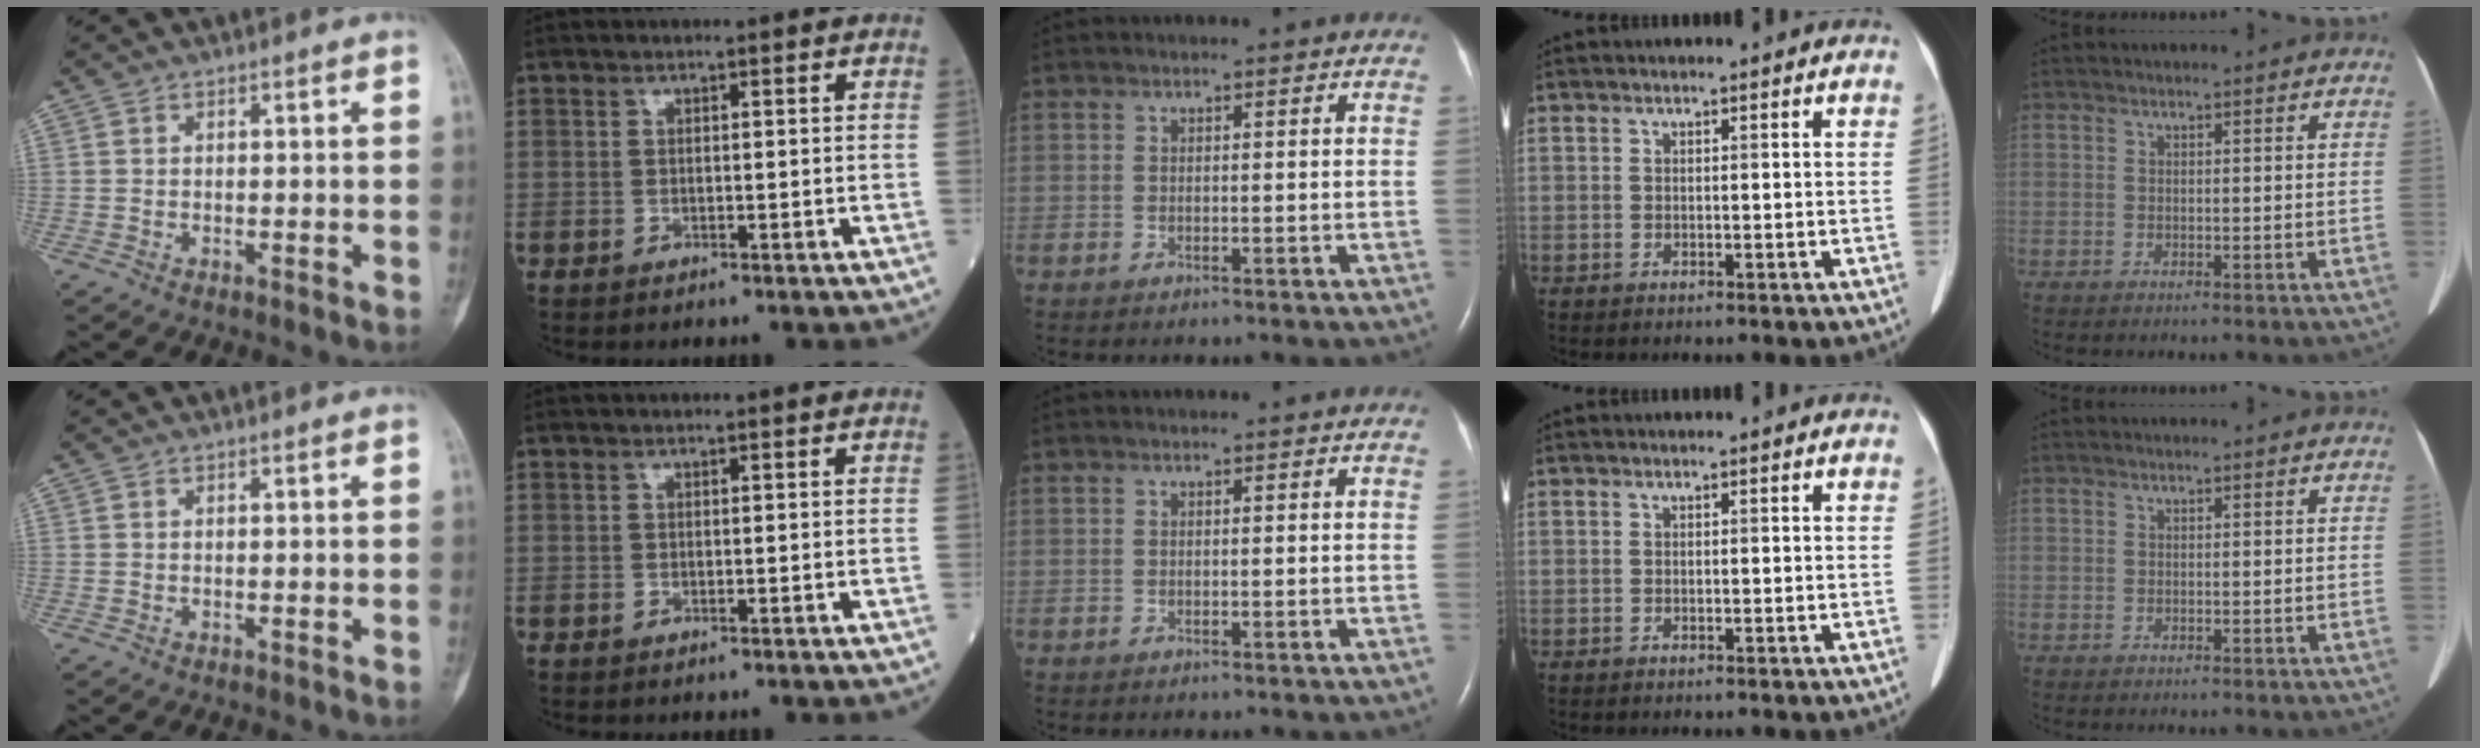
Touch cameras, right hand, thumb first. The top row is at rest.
{}